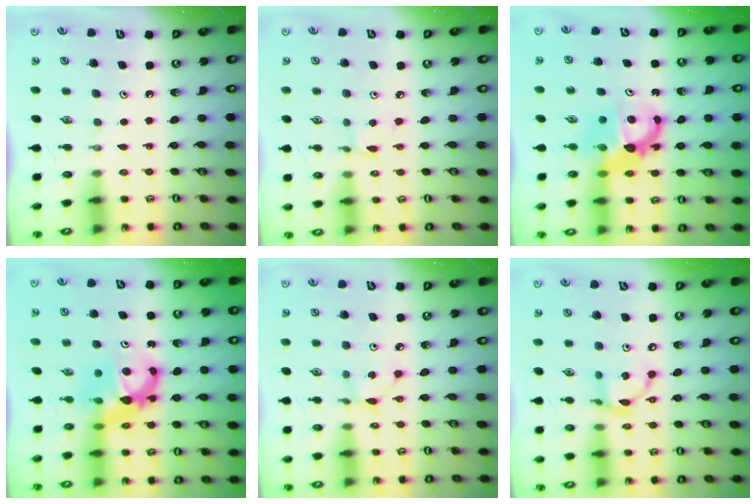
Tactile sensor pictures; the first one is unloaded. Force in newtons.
{"total": 1.7, "press": 1.7, "slide": 0.0}
{"total": 6.6, "press": 6.6, "slide": 0.5}
{"total": 7.3, "press": 7.3, "slide": 0.5}
{"total": 2.0, "press": 2.0, "slide": 0.2}
{"total": 10.0, "press": 10.0, "slide": 0.5}